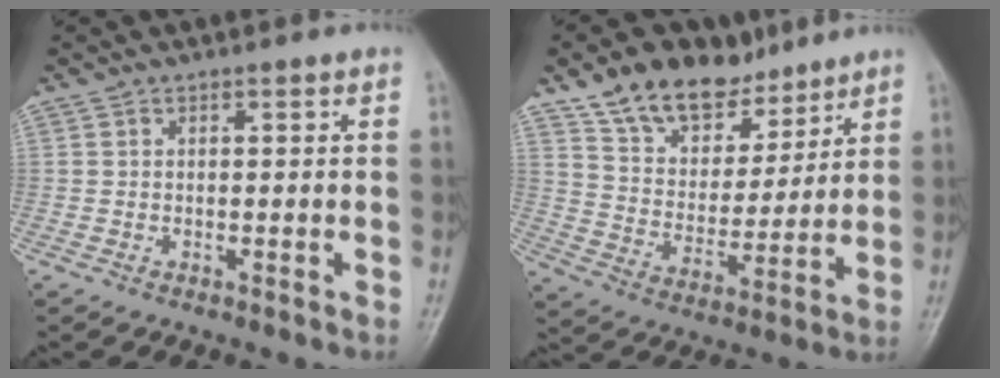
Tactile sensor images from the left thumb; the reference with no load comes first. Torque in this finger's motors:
{"motor_torque": [0.47, 0.81, 1.06, -0.89, 0.08]}